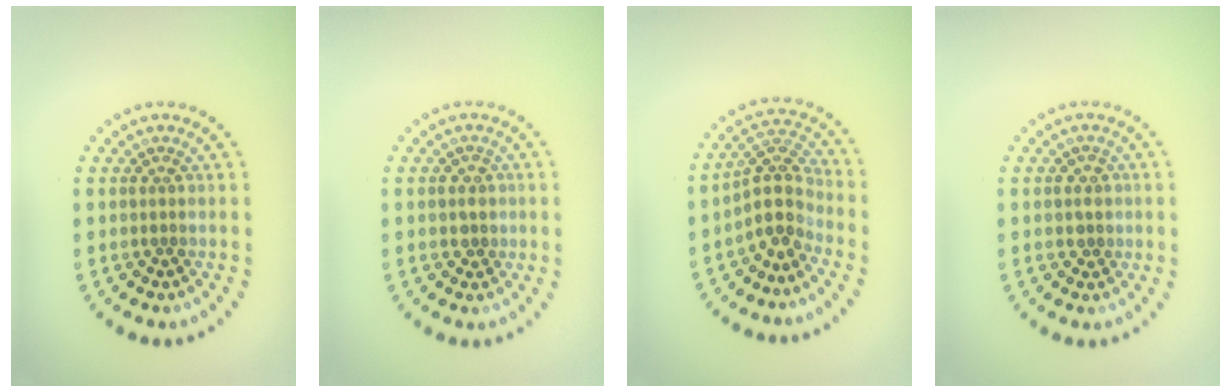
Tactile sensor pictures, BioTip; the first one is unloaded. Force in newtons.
{"total": 1.1, "press": 0.9, "slide": 0.7}
{"total": 3.7, "press": 2.8, "slide": 2.4}
{"total": 1.1, "press": 0.9, "slide": 0.7}